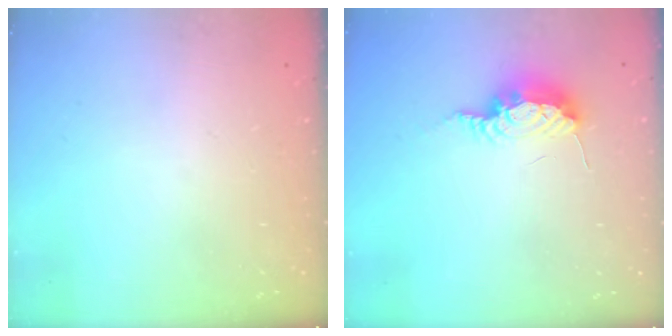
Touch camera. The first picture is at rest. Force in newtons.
{"total": 8.4, "press": 8.3, "slide": 0.9}